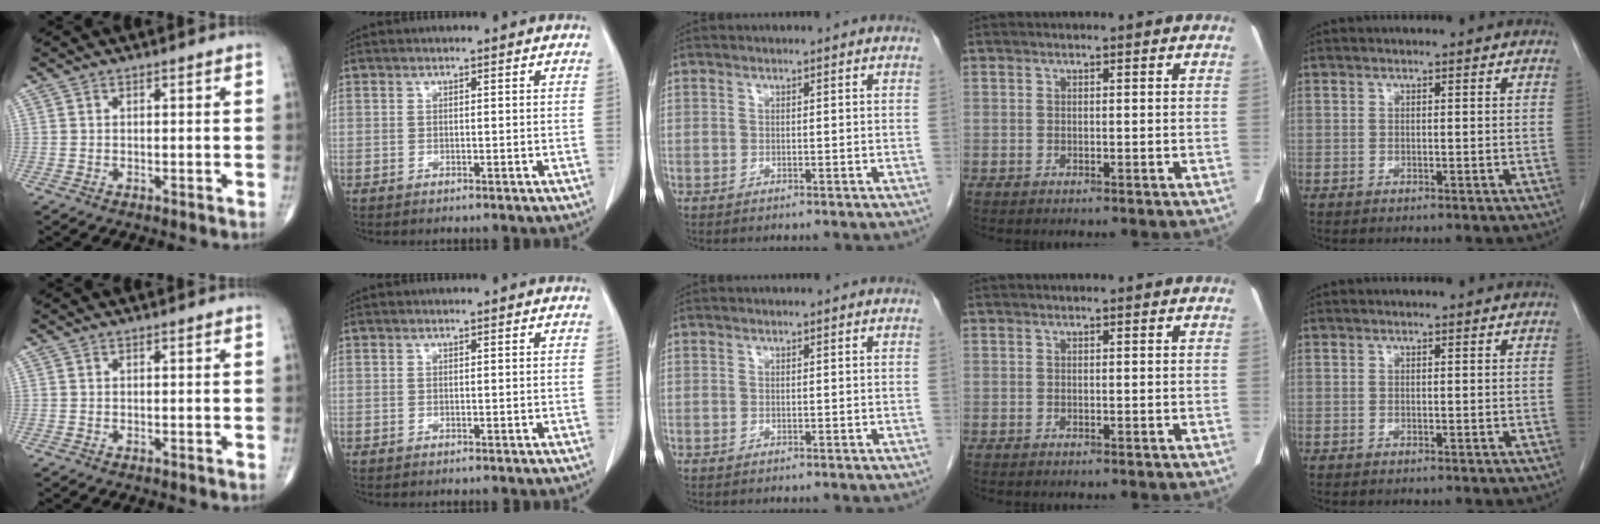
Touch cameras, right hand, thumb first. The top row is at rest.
{}